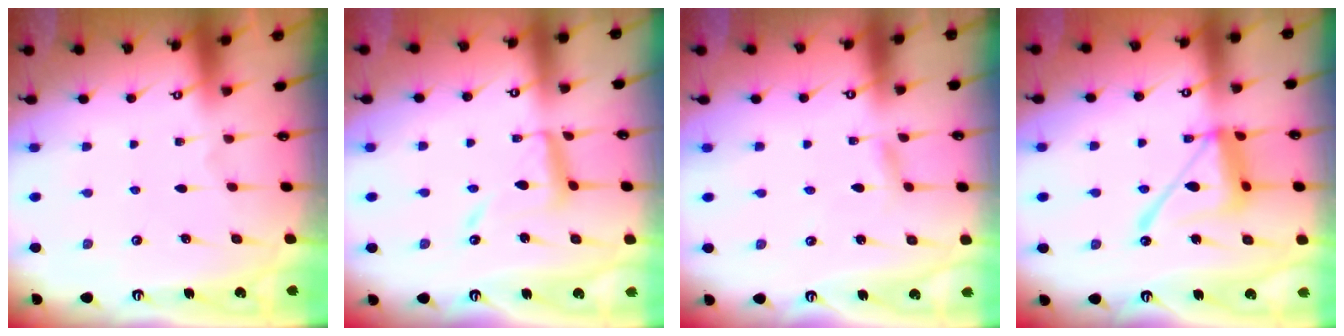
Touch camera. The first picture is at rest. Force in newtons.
{"total": 12.2, "press": 12.1, "slide": 1.2}
{"total": 2.7, "press": 2.7, "slide": 0.4}
{"total": 14.4, "press": 14.4, "slide": 1.4}